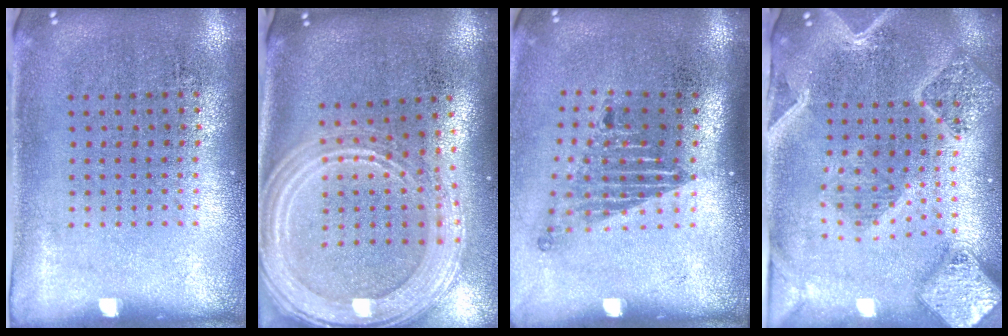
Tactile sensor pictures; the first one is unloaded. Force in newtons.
{"total": 2.9, "press": 2.3, "slide": 1.7}
{"total": 1.7, "press": 1.2, "slide": 1.2}
{"total": 3.1, "press": 2.7, "slide": 1.5}